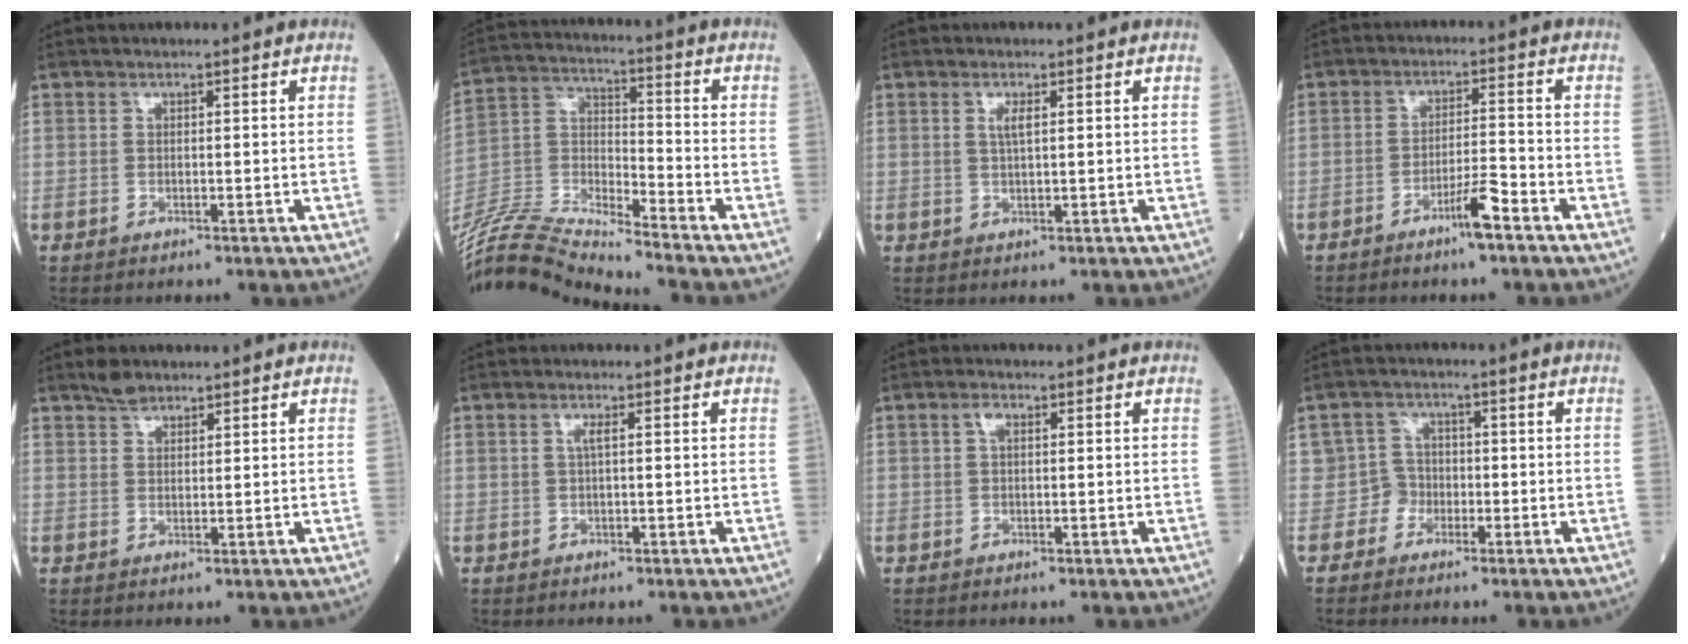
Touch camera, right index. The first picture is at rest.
{"total": 15.9, "force": [-15.3, -1.1, 4.1], "torque": [-0.086, 0.021, -0.292]}
{"total": 1.9, "force": [0.7, 0.3, 1.8], "torque": [-0.038, 0.000, 0.014]}
{"total": 4.7, "force": [-3.1, -0.1, 3.5], "torque": [-0.061, -0.003, -0.057]}
{"total": 2.6, "force": [2.2, 1.1, 0.7], "torque": [-0.017, 0.006, 0.040]}
{"total": 1.2, "force": [0.3, 0.0, 1.1], "torque": [-0.026, 0.002, 0.004]}
{"total": 1.5, "force": [0.5, 0.6, 1.2], "torque": [-0.026, 0.007, 0.009]}
{"total": 2.9, "force": [-1.4, 2.5, -0.4], "torque": [0.017, 0.014, -0.032]}